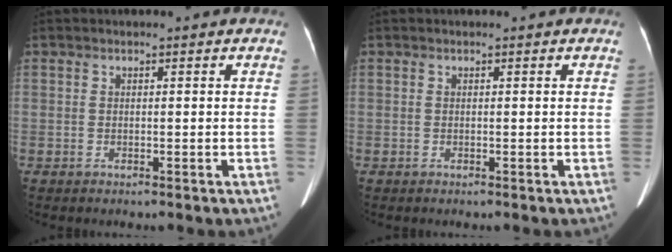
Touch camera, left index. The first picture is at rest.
{"total": 0.0}